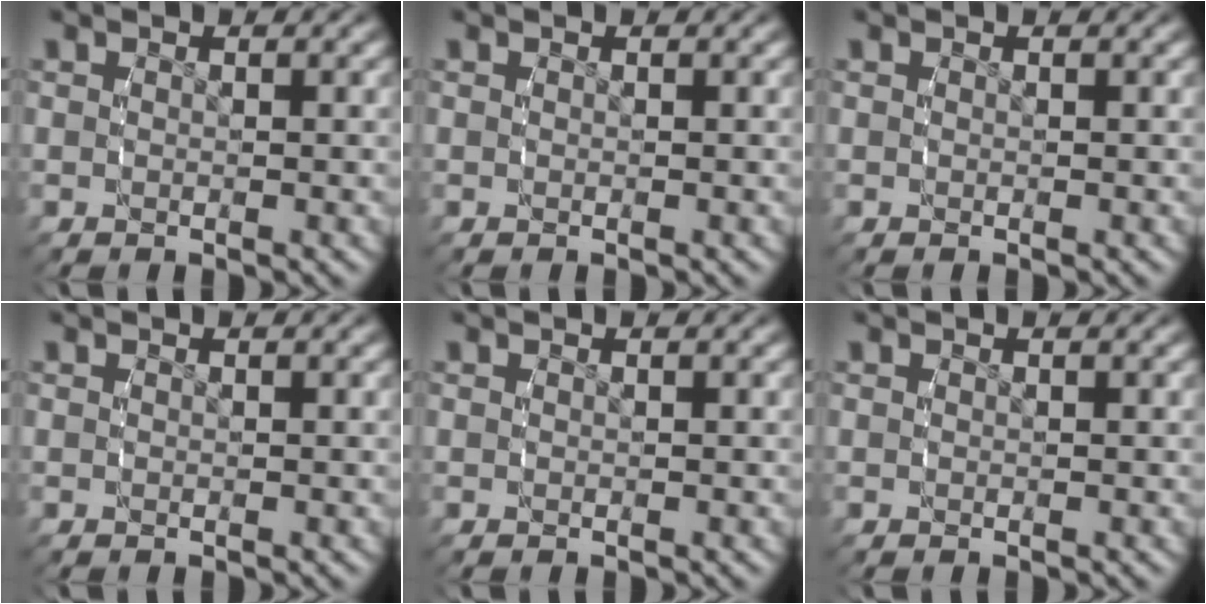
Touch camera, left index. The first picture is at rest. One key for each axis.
{"total": 0.0}
{"total": 0.0}
{"total": 0.0}
{"total": 0.0}
{"total": 0.0}